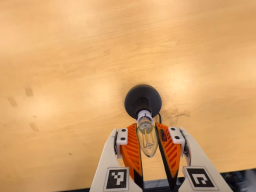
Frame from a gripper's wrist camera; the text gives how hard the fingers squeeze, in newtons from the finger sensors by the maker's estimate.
{"total": 12.9, "left": 12.3, "right": 13.4}